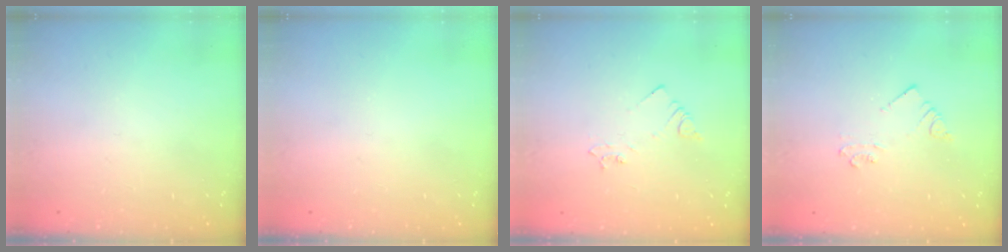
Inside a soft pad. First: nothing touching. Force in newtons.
{"total": 0.0}
{"total": 2.1, "press": 2.1, "slide": 0.3}
{"total": 2.5, "press": 2.5, "slide": 0.2}